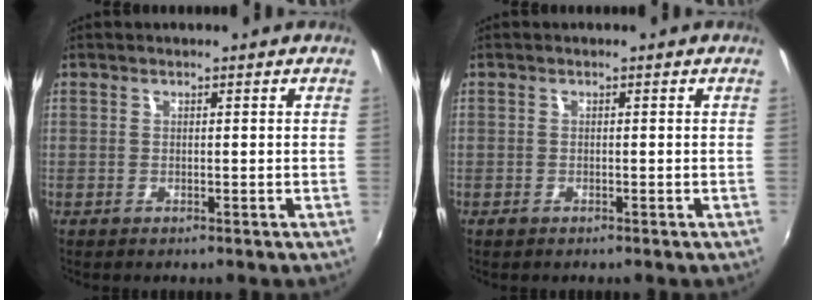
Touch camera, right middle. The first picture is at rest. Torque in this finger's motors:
{"motor_torque": [0.21, -0.16, 0.00, 0.00]}